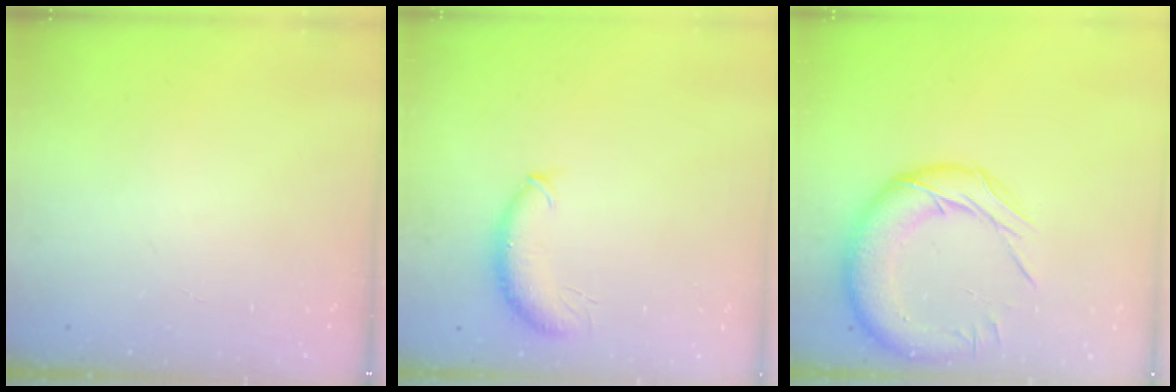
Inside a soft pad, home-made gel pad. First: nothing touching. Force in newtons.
{"total": 8.7, "press": 8.6, "slide": 1.2}
{"total": 18.5, "press": 18.2, "slide": 3.6}